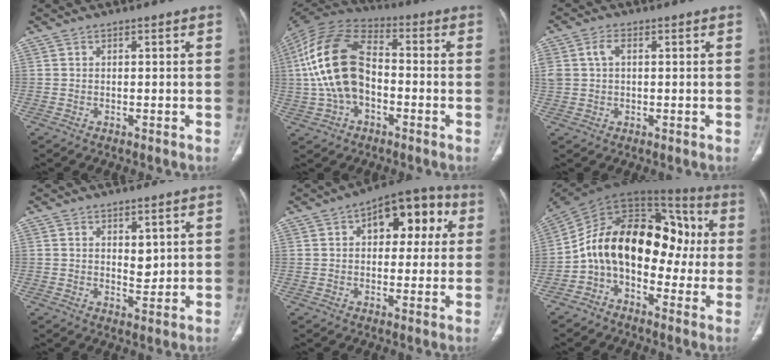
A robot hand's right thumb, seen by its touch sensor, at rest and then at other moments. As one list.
[{"total": 17.9, "force": [-1.3, 11.0, 14.0], "torque": [-0.277, 0.036, -0.029]}, {"total": 4.4, "force": [1.1, 2.9, 3.2], "torque": [-0.078, 0.012, 0.024]}, {"total": 3.4, "force": [1.2, 1.8, 2.6], "torque": [-0.030, -0.014, 0.023]}, {"total": 13.5, "force": [4.0, 7.5, 10.5], "torque": [-0.094, 0.024, 0.050]}, {"total": 21.0, "force": [-1.0, 13.4, 16.2], "torque": [-0.225, 0.077, -0.026]}]